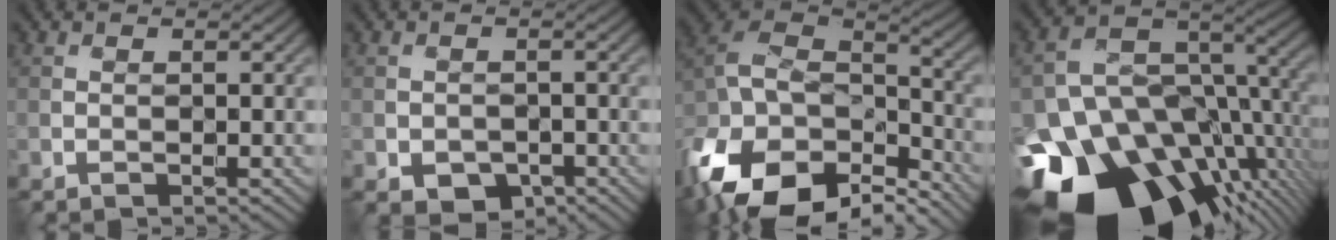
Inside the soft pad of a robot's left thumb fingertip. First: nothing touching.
{"total": 3.7, "force": [-1.9, 2.5, 2.0], "torque": [-0.035, -0.012, -0.029]}
{"total": 18.3, "force": [-12.3, 10.2, 9.1], "torque": [-0.240, -0.047, -0.190]}
{"total": 20.2, "force": [-9.9, 13.1, 11.8], "torque": [-0.227, -0.044, -0.124]}